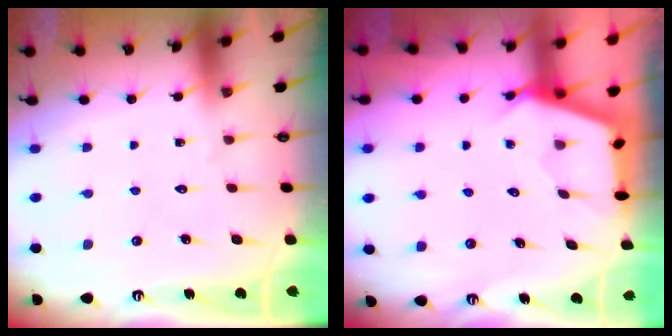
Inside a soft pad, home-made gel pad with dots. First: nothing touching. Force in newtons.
{"total": 2.7, "press": 2.7, "slide": 0.4}